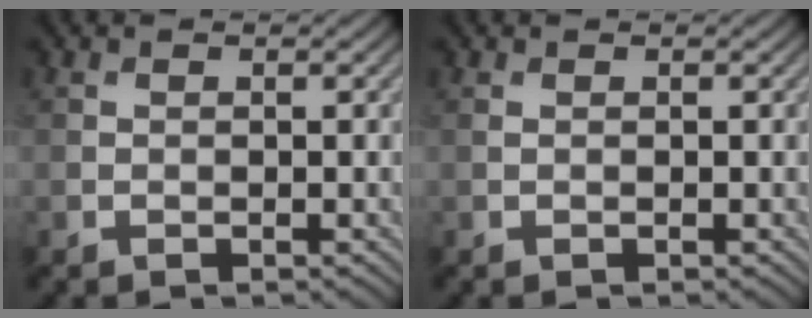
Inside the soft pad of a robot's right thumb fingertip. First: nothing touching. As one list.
[{"total": 0.0}]